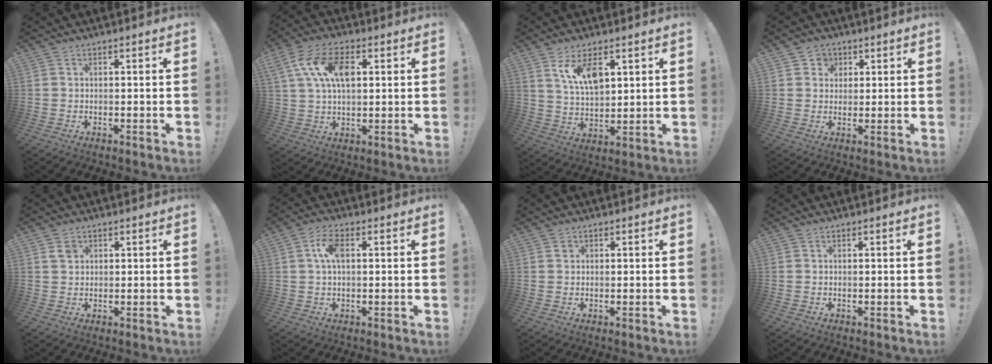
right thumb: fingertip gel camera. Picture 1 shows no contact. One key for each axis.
{"total": 13.4, "fx": 4.0, "fy": 7.8, "fz": 10.1, "tx": -0.183, "ty": 0.005, "tz": 0.073}
{"total": 10.1, "fx": 5.5, "fy": 4.9, "fz": 6.9, "tx": -0.124, "ty": -0.021, "tz": 0.102}
{"total": 4.5, "fx": 1.6, "fy": 4.2, "fz": 0.8, "tx": -0.008, "ty": -0.008, "tz": 0.029}
{"total": 2.7, "fx": 1.4, "fy": 2.0, "fz": 1.1, "tx": -0.016, "ty": 0.000, "tz": 0.026}
{"total": 5.9, "fx": 1.1, "fy": 2.8, "fz": 5.0, "tx": -0.092, "ty": 0.009, "tz": 0.019}
{"total": 1.1, "fx": 0.6, "fy": 0.9, "fz": 0.2, "tx": 0.005, "ty": -0.001, "tz": 0.009}
{"total": 0.0}